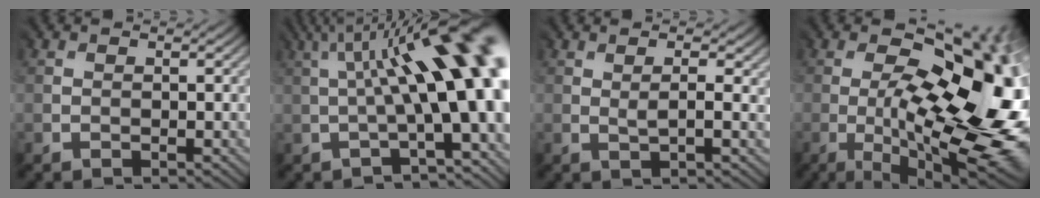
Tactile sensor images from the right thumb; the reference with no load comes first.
{"total": 15.4, "force": [0.8, 4.4, 14.8], "torque": [-0.192, 0.031, 0.024]}
{"total": 3.0, "force": [0.6, 0.7, 2.9], "torque": [-0.048, 0.002, 0.015]}
{"total": 21.2, "force": [-3.5, 8.4, 19.2], "torque": [-0.245, -0.008, -0.060]}